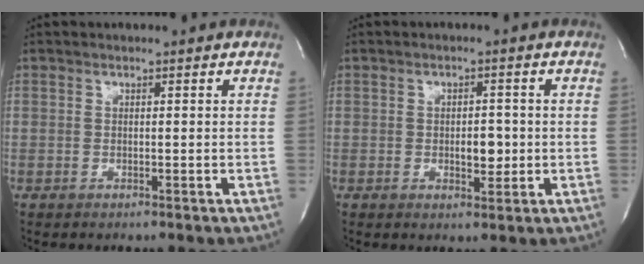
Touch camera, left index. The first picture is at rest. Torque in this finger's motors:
{"motor_torque": [0.26, 0.01, 0.03, 0.01]}